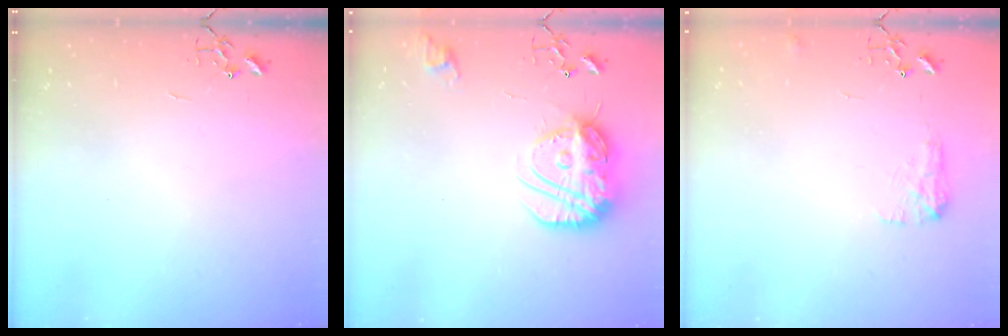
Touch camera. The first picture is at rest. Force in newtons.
{"total": 16.5, "press": 16.5, "slide": 1.6}
{"total": 8.3, "press": 8.2, "slide": 0.3}